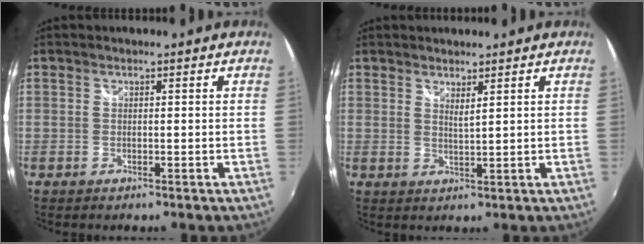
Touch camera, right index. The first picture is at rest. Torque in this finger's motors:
{"motor_torque": [-0.20, 0.00, -0.04, -0.01]}